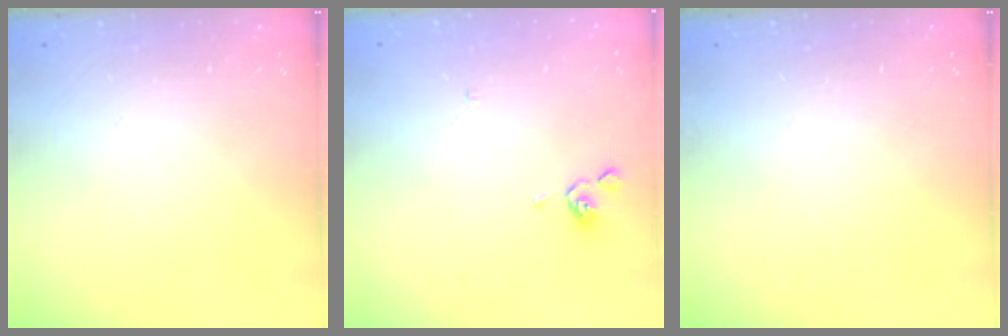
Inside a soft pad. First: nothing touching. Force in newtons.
{"total": 0.0}
{"total": 0.0}